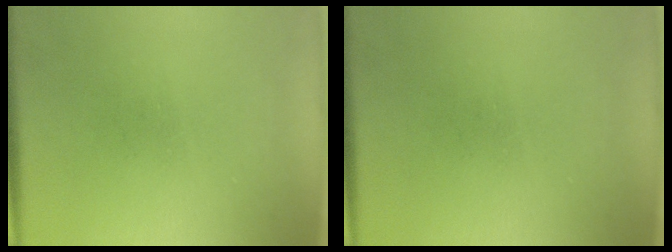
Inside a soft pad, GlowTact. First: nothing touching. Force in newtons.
{"total": 0.0}